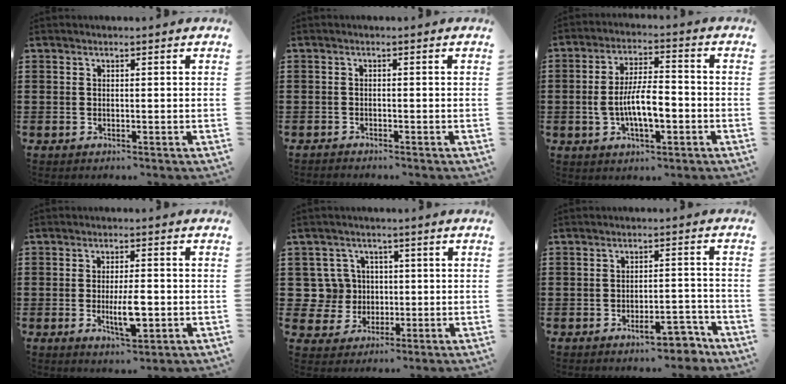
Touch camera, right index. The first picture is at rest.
{"total": 0.9, "force": [-0.9, 0.0, 0.0], "torque": [-0.001, 0.002, -0.019]}
{"total": 8.5, "force": [-1.9, 3.3, 7.5], "torque": [-0.165, 0.000, -0.044]}
{"total": 6.1, "force": [-1.4, 1.9, 5.6], "torque": [-0.109, -0.006, -0.025]}
{"total": 6.5, "force": [0.6, 6.1, 2.0], "torque": [-0.079, 0.014, 0.009]}
{"total": 6.4, "force": [-4.5, 1.6, 4.3], "torque": [-0.063, 0.003, -0.076]}